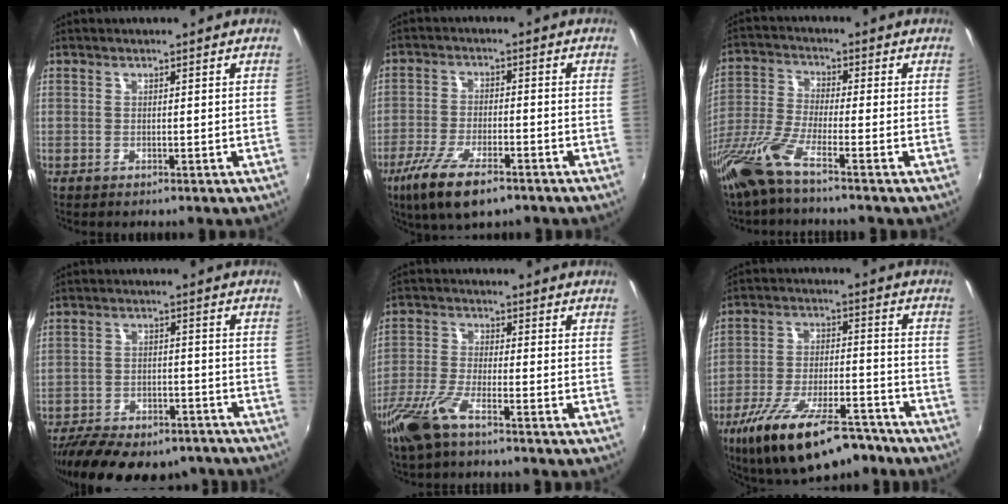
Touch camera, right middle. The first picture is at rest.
{"total": 11.0, "force": [-7.2, 3.3, 7.7], "torque": [-0.174, -0.034, -0.132]}
{"total": 8.9, "force": [-6.2, 0.3, 6.3], "torque": [-0.140, -0.021, -0.124]}
{"total": 20.7, "force": [-16.4, 8.4, 9.5], "torque": [-0.199, -0.016, -0.225]}
{"total": 8.2, "force": [-5.7, 1.5, 5.7], "torque": [-0.133, -0.013, -0.117]}
{"total": 20.1, "force": [-13.9, 7.3, 12.5], "torque": [-0.230, -0.030, -0.219]}